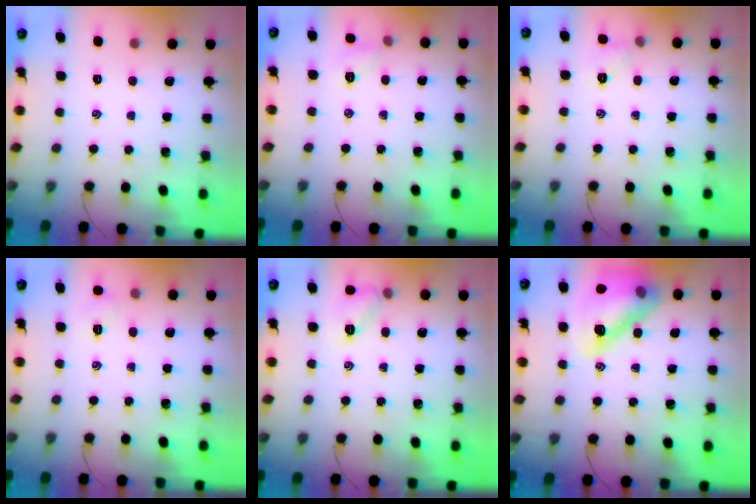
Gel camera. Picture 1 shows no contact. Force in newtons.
{"total": 5.7, "press": 5.5, "slide": 1.6}
{"total": 4.6, "press": 4.4, "slide": 1.3}
{"total": 5.6, "press": 5.4, "slide": 1.6}
{"total": 7.8, "press": 7.7, "slide": 1.1}
{"total": 17.7, "press": 17.5, "slide": 2.4}